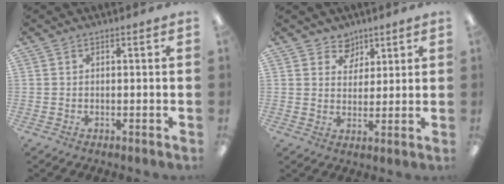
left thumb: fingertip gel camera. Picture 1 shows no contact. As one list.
[{"total": 5.6, "force": [3.8, 4.1, 0.3], "torque": [0.003, -0.025, 0.067]}]